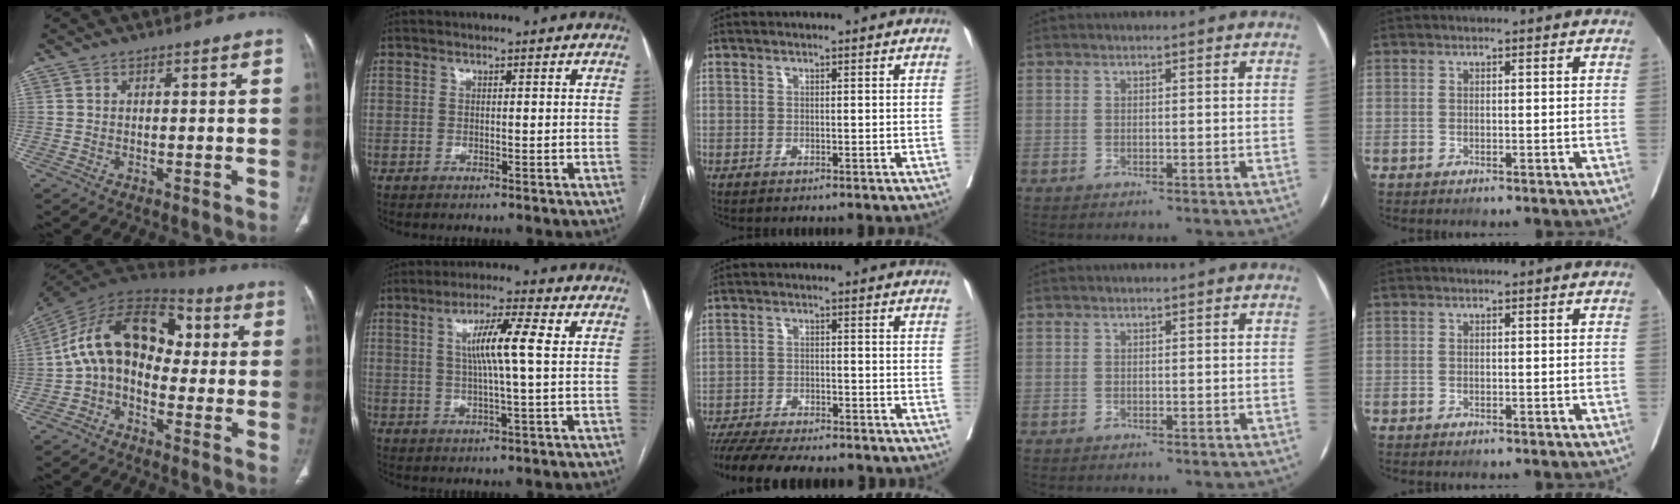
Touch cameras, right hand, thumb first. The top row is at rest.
{"thumb": {"total": 16.5, "force": [0.5, 10.8, 12.5], "torque": [-0.185, 0.052, -0.008]}, "index": {"total": 8.0, "force": [1.7, 0.0, 7.8], "torque": [-0.138, 0.006, 0.029]}, "middle": {"total": 17.3, "force": [-15.3, 3.3, 7.4], "torque": [-0.151, -0.024, -0.213]}}